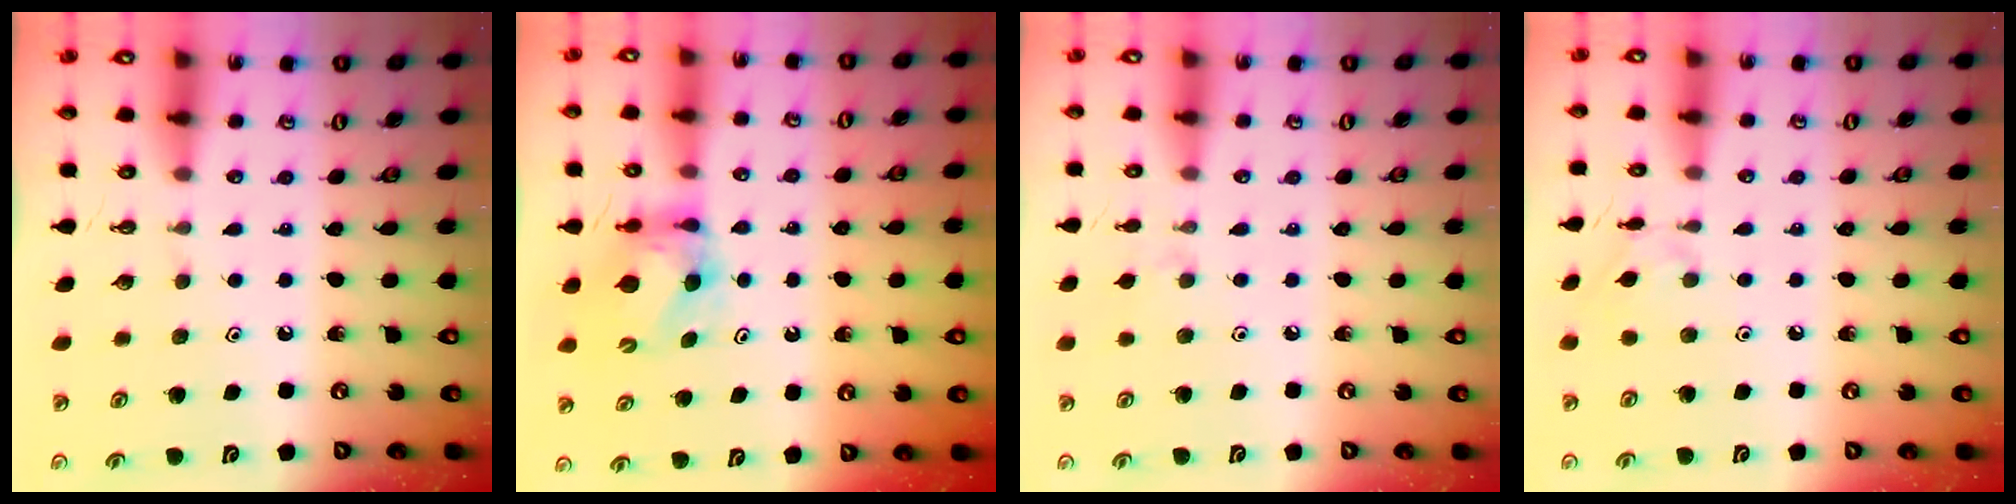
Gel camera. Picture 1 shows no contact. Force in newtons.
{"total": 6.7, "press": 6.7, "slide": 0.2}
{"total": 2.4, "press": 2.3, "slide": 0.5}
{"total": 2.6, "press": 2.6, "slide": 0.6}